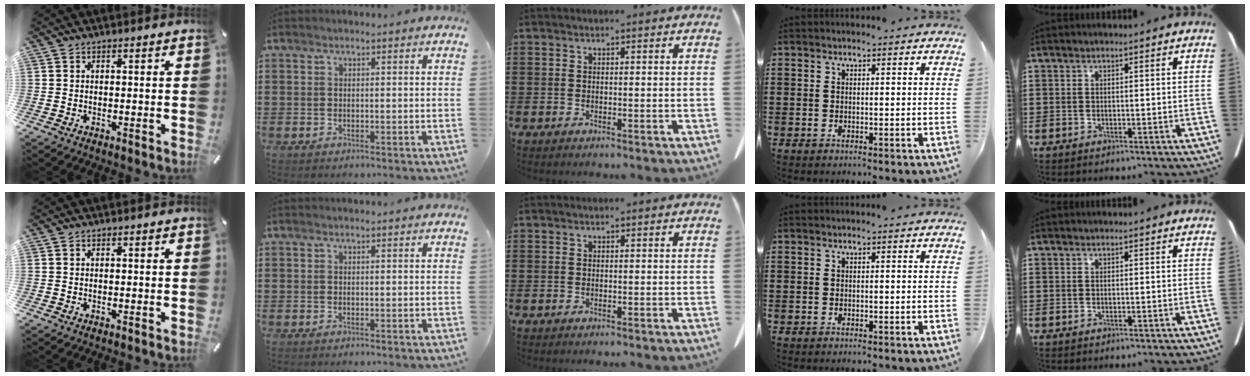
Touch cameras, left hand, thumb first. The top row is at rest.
{}